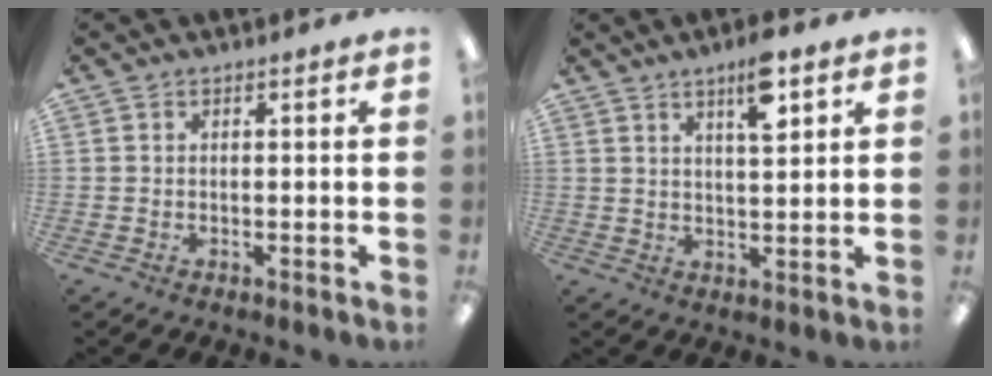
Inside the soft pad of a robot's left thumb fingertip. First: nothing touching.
{"total": 8.0, "force": [4.7, 2.2, 6.1], "torque": [-0.090, -0.017, 0.072]}